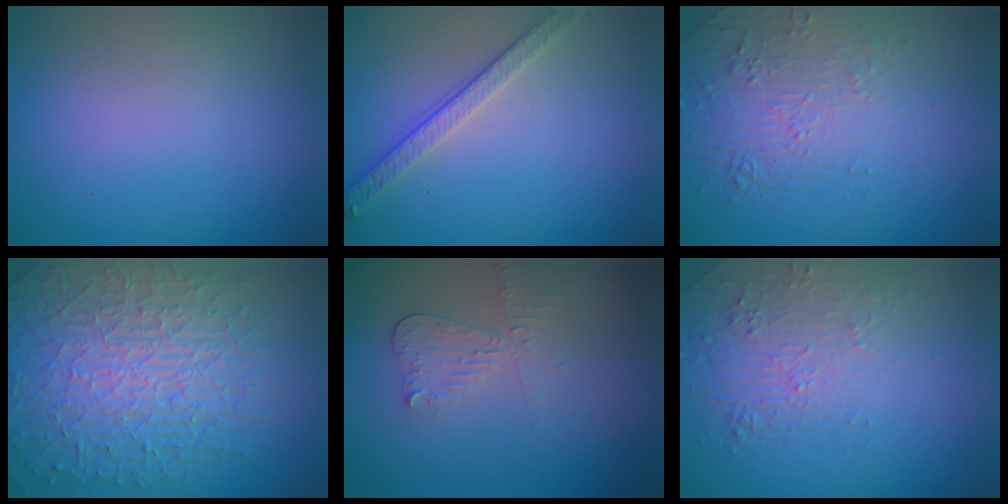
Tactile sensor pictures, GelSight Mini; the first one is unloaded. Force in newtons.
{"total": 2.8, "press": 2.6, "slide": 1.0}
{"total": 2.2, "press": 1.3, "slide": 1.8}
{"total": 10.3, "press": 6.8, "slide": 7.7}
{"total": 2.1, "press": 2.0, "slide": 0.5}
{"total": 2.2, "press": 1.3, "slide": 1.8}